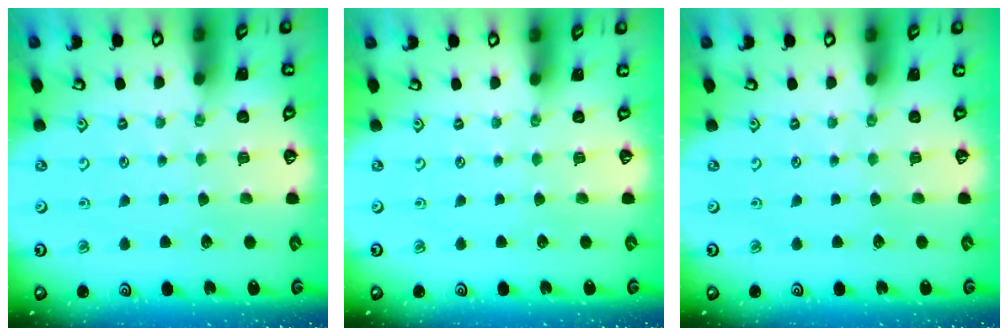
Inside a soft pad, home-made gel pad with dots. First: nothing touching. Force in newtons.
{"total": 0.0}
{"total": 0.0}